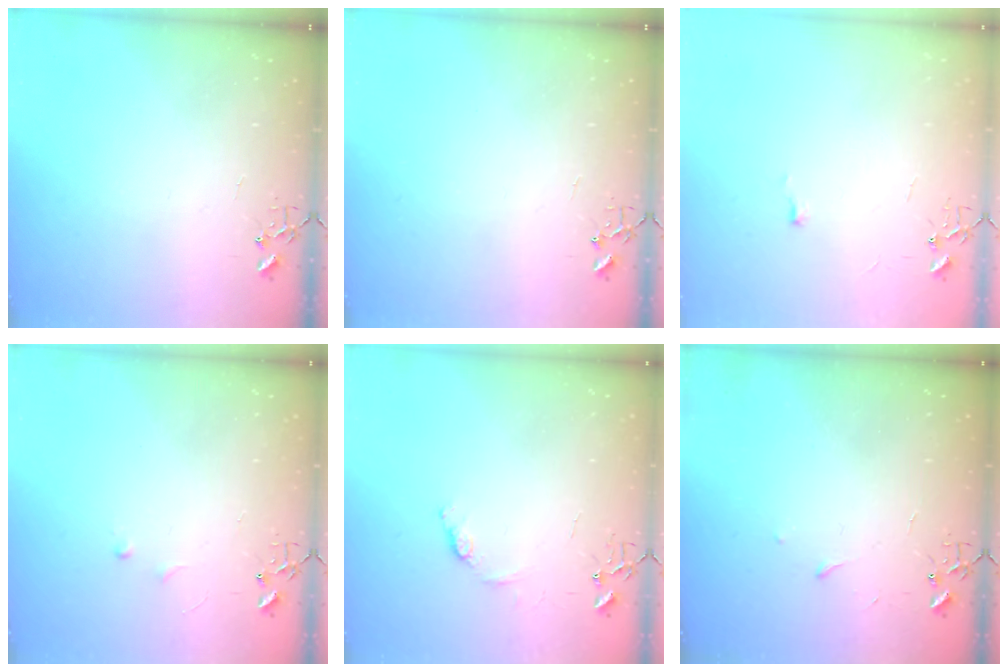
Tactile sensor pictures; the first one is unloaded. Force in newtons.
{"total": 0.0}
{"total": 3.4, "press": 3.4, "slide": 0.5}
{"total": 3.4, "press": 3.4, "slide": 0.5}
{"total": 7.3, "press": 7.3, "slide": 0.7}
{"total": 3.3, "press": 3.3, "slide": 0.5}